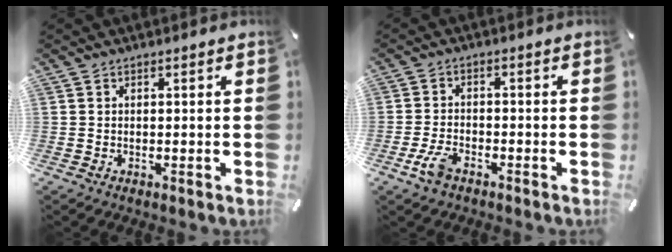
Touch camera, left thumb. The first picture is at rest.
{"total": 4.9, "force": [-3.0, 2.3, 3.2], "torque": [-0.081, 0.004, -0.061]}